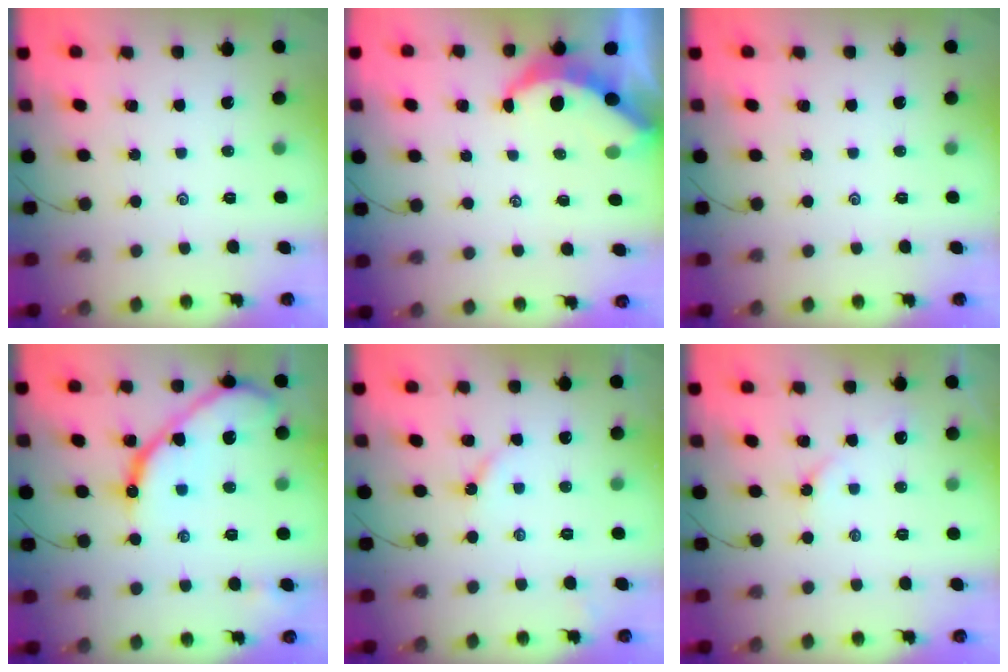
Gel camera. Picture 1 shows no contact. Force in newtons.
{"total": 5.5, "press": 5.5, "slide": 0.0}
{"total": 0.0}
{"total": 13.8, "press": 13.7, "slide": 1.2}
{"total": 2.8, "press": 2.8, "slide": 0.3}
{"total": 4.7, "press": 4.6, "slide": 0.5}